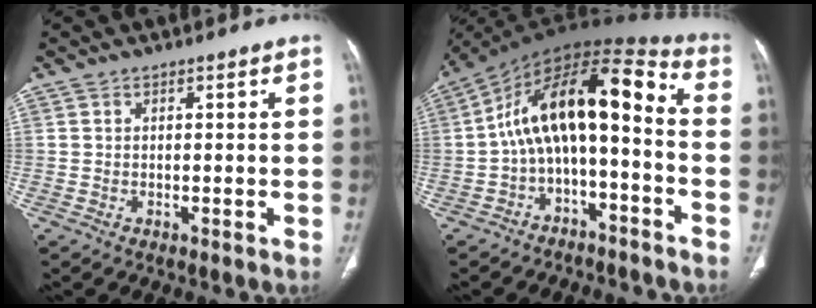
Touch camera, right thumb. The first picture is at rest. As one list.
[{"total": 16.1, "force": [-2.6, 7.4, 14.1], "torque": [-0.221, 0.105, -0.047]}]